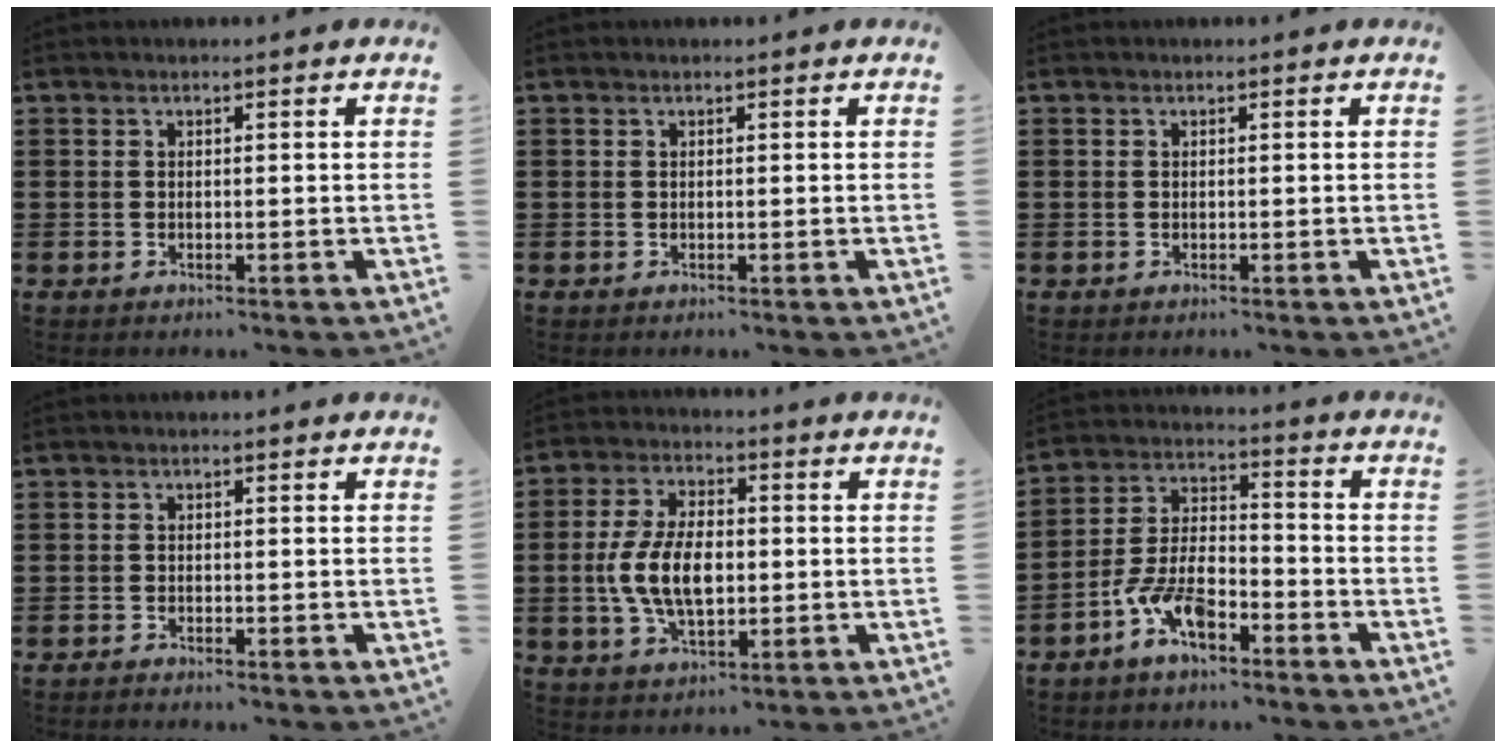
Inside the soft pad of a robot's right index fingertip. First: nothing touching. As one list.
[{"total": 0.0}, {"total": 0.0}, {"total": 0.8, "force": [-0.8, -0.1, -0.1], "torque": [0.002, 0.001, -0.016]}, {"total": 8.8, "force": [-0.7, 4.6, 7.4], "torque": [-0.167, 0.001, -0.018]}, {"total": 8.1, "force": [-4.8, 3.5, 5.5], "torque": [-0.133, 0.002, -0.094]}]